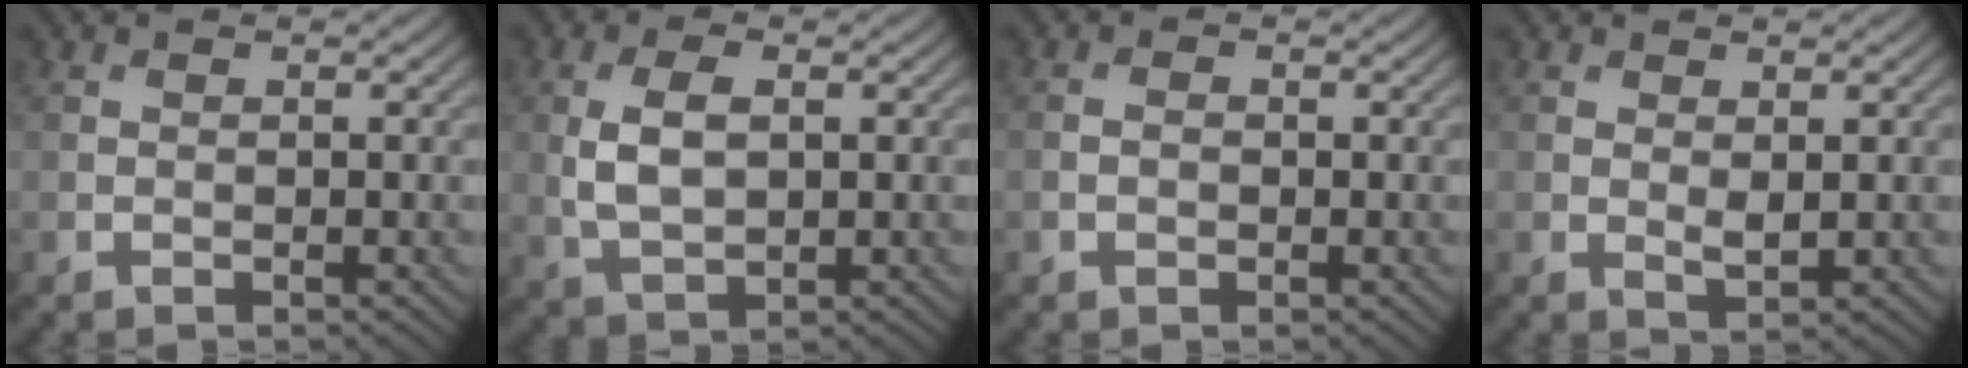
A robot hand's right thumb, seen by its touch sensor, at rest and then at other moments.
{"total": 4.8, "force": [0.6, 2.6, 4.1], "torque": [-0.093, -0.002, 0.015]}
{"total": 1.1, "force": [-0.4, 0.7, 0.7], "torque": [-0.015, -0.001, -0.008]}
{"total": 1.3, "force": [0.5, 0.4, 1.2], "torque": [-0.024, -0.006, 0.013]}